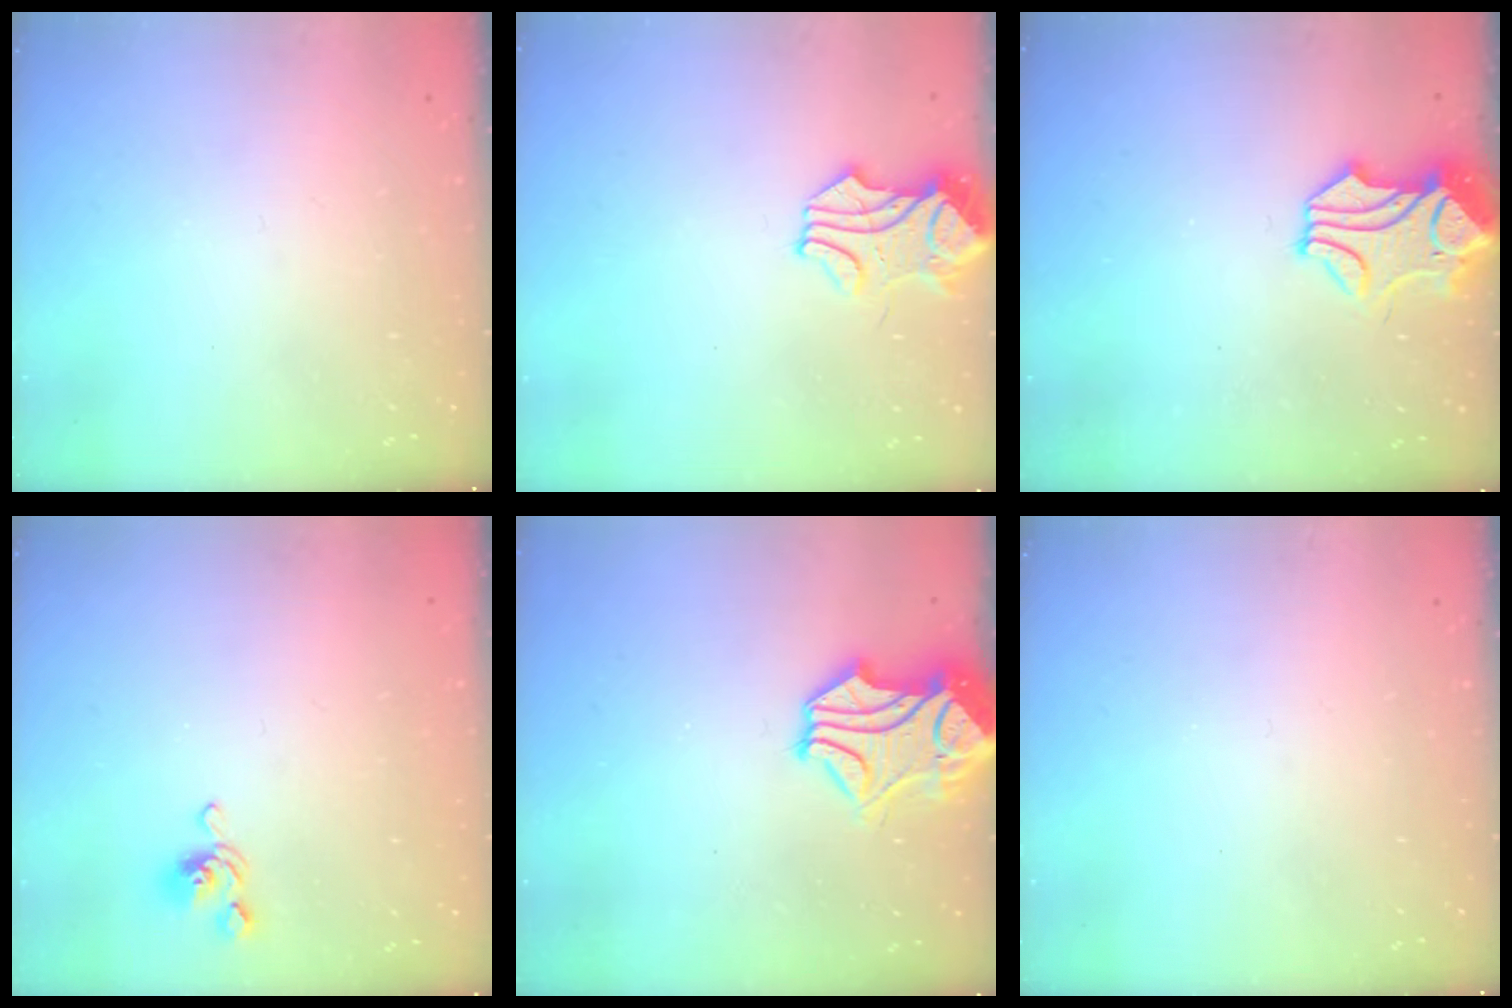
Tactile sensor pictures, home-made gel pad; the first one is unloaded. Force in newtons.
{"total": 1.7, "press": 1.5, "slide": 0.8}
{"total": 1.4, "press": 0.6, "slide": 1.3}
{"total": 3.5, "press": 3.4, "slide": 0.7}
{"total": 3.2, "press": 2.8, "slide": 1.6}
{"total": 0.0}